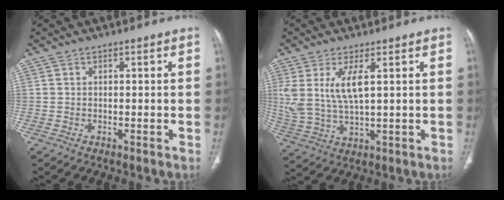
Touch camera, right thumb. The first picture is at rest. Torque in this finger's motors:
{"motor_torque": [-0.04, 0.44, 0.30, 0.64, 0.12]}